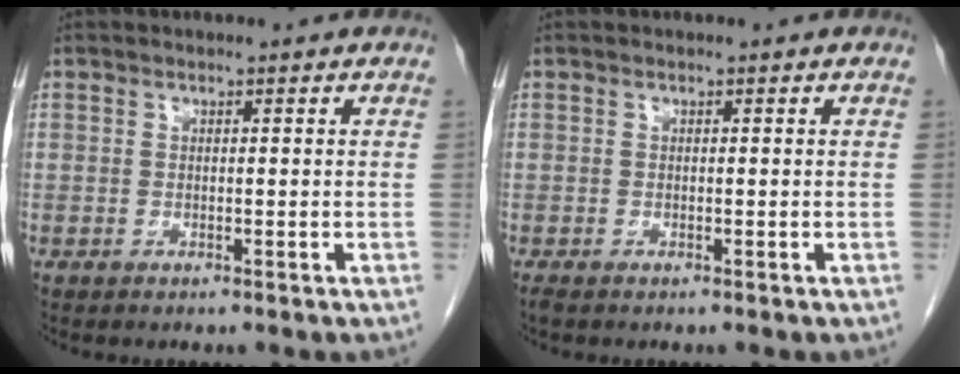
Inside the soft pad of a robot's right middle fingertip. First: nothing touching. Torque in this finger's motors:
{"motor_torque": [0.27, 0.00, 0.00, 0.01]}